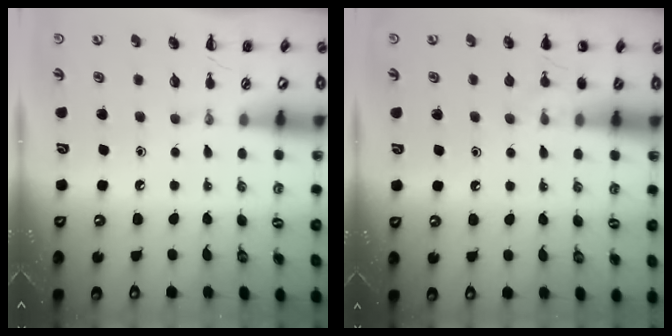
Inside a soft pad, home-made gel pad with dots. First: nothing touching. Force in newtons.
{"total": 6.3, "press": 6.1, "slide": 1.8}